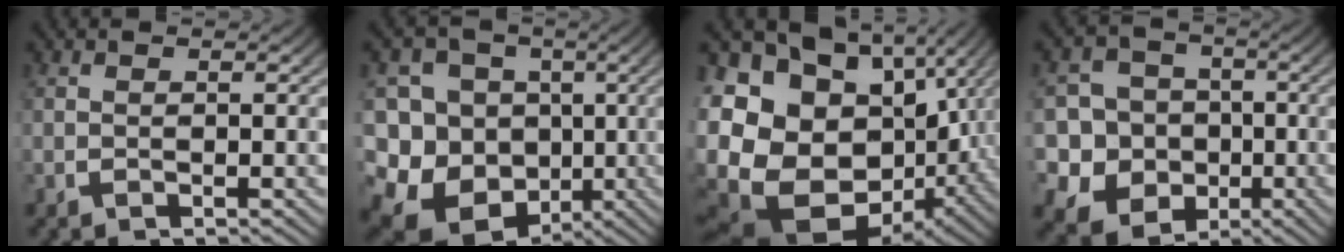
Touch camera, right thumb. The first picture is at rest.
{"total": 17.2, "force": [-4.5, 14.0, 8.8], "torque": [-0.204, -0.078, -0.058]}
{"total": 25.2, "force": [-1.8, 19.3, 16.1], "torque": [-0.347, -0.083, -0.003]}
{"total": 15.6, "force": [-5.0, 13.4, 6.3], "torque": [-0.145, -0.075, -0.072]}